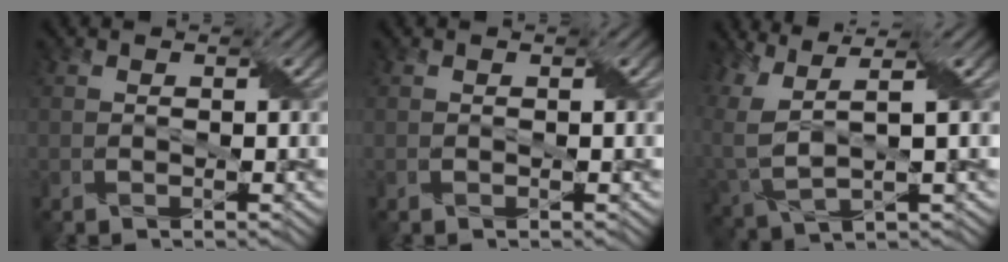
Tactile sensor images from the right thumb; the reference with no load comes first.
{"total": 0.0}
{"total": 6.8, "force": [2.6, 2.5, 5.8], "torque": [-0.160, -0.003, 0.057]}